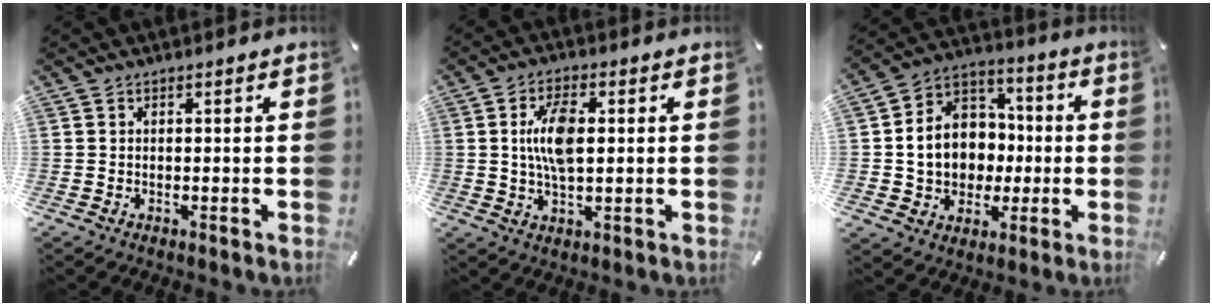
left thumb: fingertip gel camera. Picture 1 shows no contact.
{"total": 8.8, "force": [1.2, 4.1, 7.8], "torque": [-0.162, 0.002, 0.013]}
{"total": 12.5, "force": [-1.4, 11.3, 5.0], "torque": [-0.126, 0.004, -0.020]}